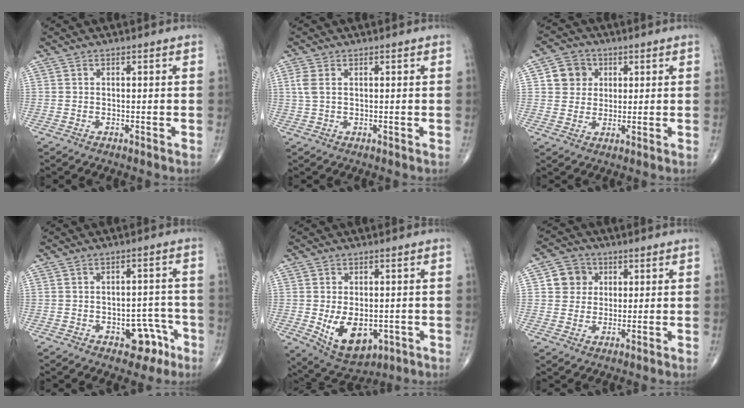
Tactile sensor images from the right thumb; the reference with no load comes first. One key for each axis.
{"total": 2.1, "fx": 0.6, "fy": 1.0, "fz": 1.7, "tx": -0.051, "ty": 0.007, "tz": 0.016}
{"total": 6.4, "fx": 1.8, "fy": 5.8, "fz": 2.0, "tx": -0.004, "ty": -0.001, "tz": 0.028}
{"total": 6.7, "fx": -3.2, "fy": 4.3, "fz": 4.1, "tx": -0.019, "ty": 0.033, "tz": -0.035}
{"total": 10.6, "fx": -2.2, "fy": 6.5, "fz": 8.1, "tx": -0.110, "ty": -0.009, "tz": -0.014}
{"total": 6.2, "fx": 1.7, "fy": 5.7, "fz": 1.7, "tx": 0.003, "ty": 0.001, "tz": 0.024}